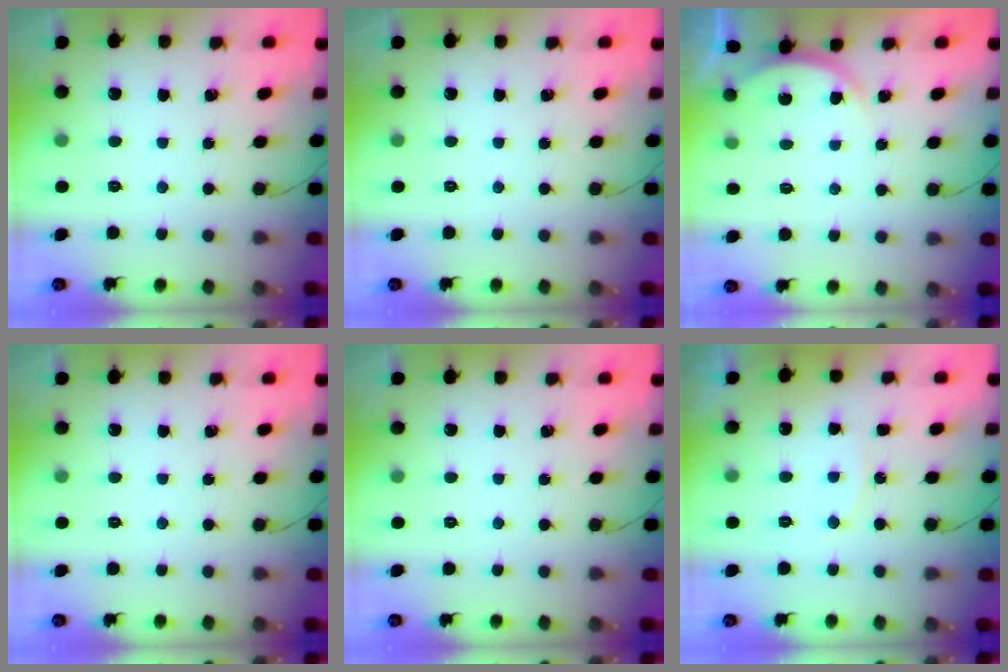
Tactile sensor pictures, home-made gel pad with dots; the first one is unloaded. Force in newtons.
{"total": 0.0}
{"total": 2.4, "press": 2.4, "slide": 0.3}
{"total": 0.0}
{"total": 0.0}
{"total": 5.6, "press": 5.6, "slide": 0.7}